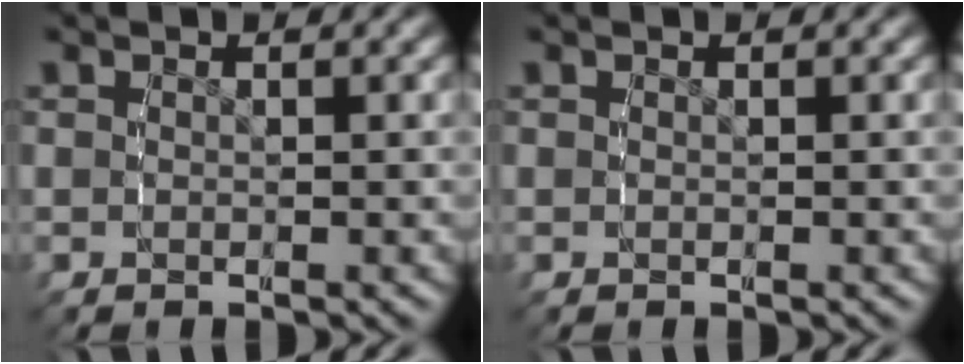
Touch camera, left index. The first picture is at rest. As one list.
[{"total": 0.0}]